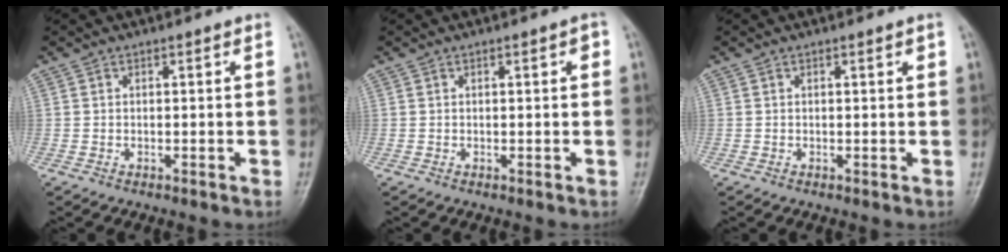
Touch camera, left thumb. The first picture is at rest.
{"total": 1.6, "force": [0.4, 0.6, 1.4], "torque": [-0.015, 0.003, 0.004]}
{"total": 1.0, "force": [0.5, 0.4, 0.8], "torque": [-0.009, 0.001, 0.006]}